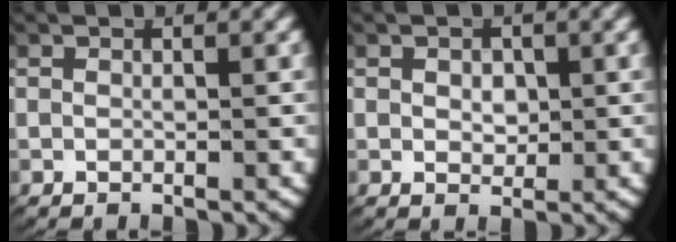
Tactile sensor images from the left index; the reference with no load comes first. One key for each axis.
{"total": 1.3, "fx": 0.2, "fy": 1.0, "fz": 0.8, "tx": -0.016, "ty": -0.012, "tz": 0.010}